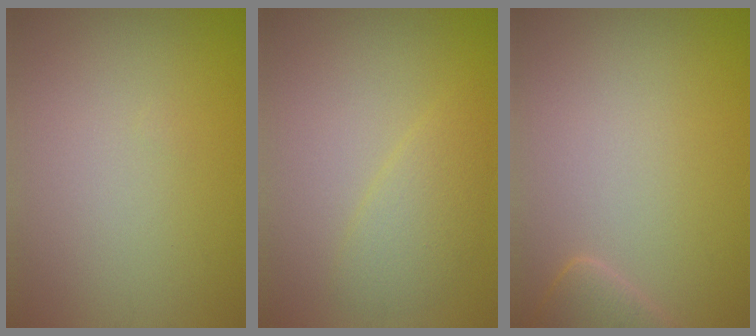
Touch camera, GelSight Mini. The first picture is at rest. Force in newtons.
{"total": 2.5, "press": 2.5, "slide": 0.2}
{"total": 2.3, "press": 2.2, "slide": 0.4}